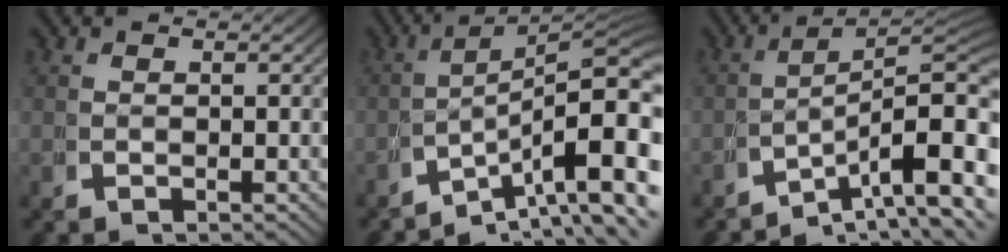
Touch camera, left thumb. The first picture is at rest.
{"total": 13.4, "force": [-3.0, 7.1, 10.9], "torque": [-0.164, -0.041, -0.028]}
{"total": 10.8, "force": [-3.0, 5.6, 8.7], "torque": [-0.124, -0.032, -0.033]}